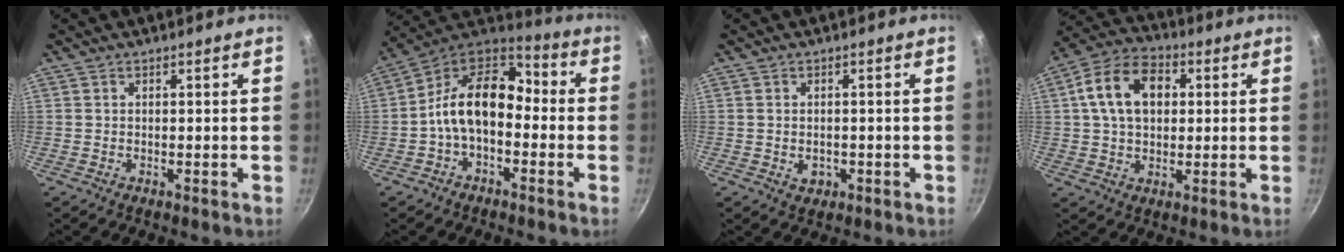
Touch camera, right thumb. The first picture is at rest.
{"total": 14.7, "force": [-2.1, 9.6, 11.0], "torque": [-0.167, 0.054, -0.060]}
{"total": 2.5, "force": [-0.6, 2.0, 1.4], "torque": [-0.020, 0.001, -0.005]}
{"total": 13.3, "force": [2.7, 9.2, 9.2], "torque": [-0.139, 0.018, 0.032]}